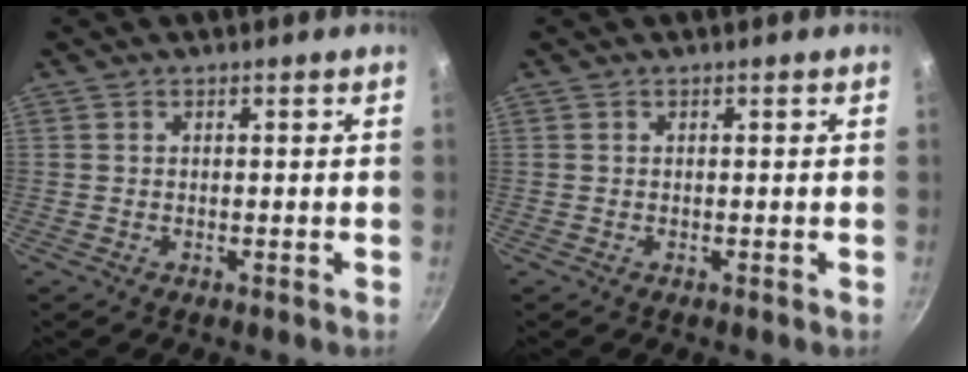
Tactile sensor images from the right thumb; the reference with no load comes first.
{"total": 0.0}